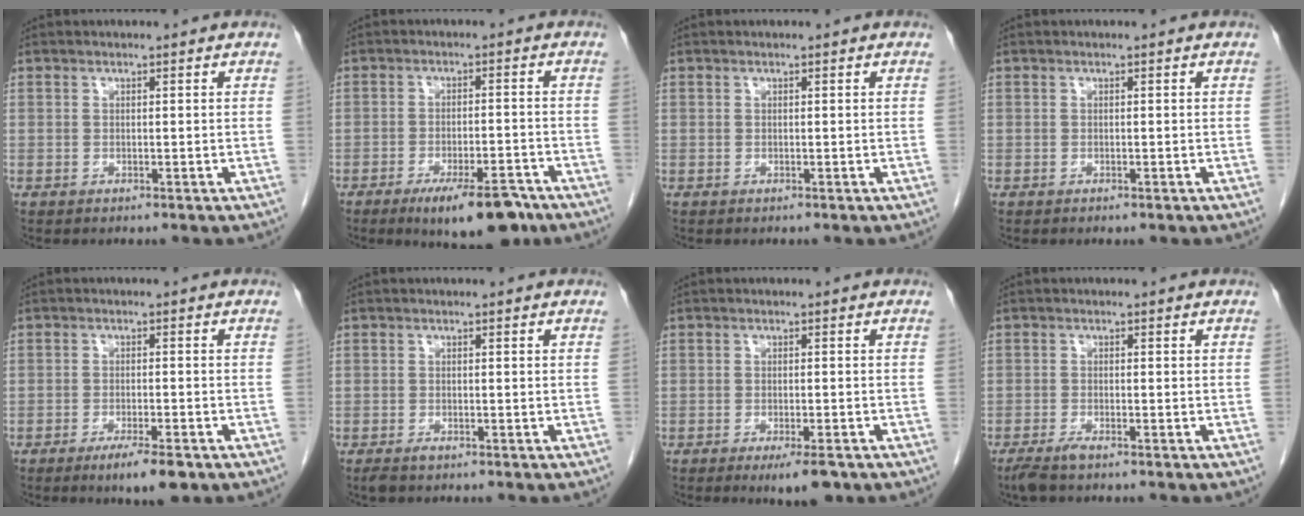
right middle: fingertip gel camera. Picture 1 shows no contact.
{"total": 9.8, "force": [-6.7, 2.6, 6.6], "torque": [-0.092, -0.009, -0.101]}
{"total": 0.0}
{"total": 0.0}
{"total": 5.3, "force": [-3.4, 0.7, 4.1], "torque": [-0.067, -0.011, -0.049]}
{"total": 1.5, "force": [-1.1, 0.5, 0.9], "torque": [-0.020, -0.003, -0.017]}
{"total": 4.5, "force": [-2.9, 0.9, 3.4], "torque": [-0.049, -0.008, -0.036]}
{"total": 2.5, "force": [-2.0, 0.3, 1.5], "torque": [-0.035, -0.006, -0.038]}